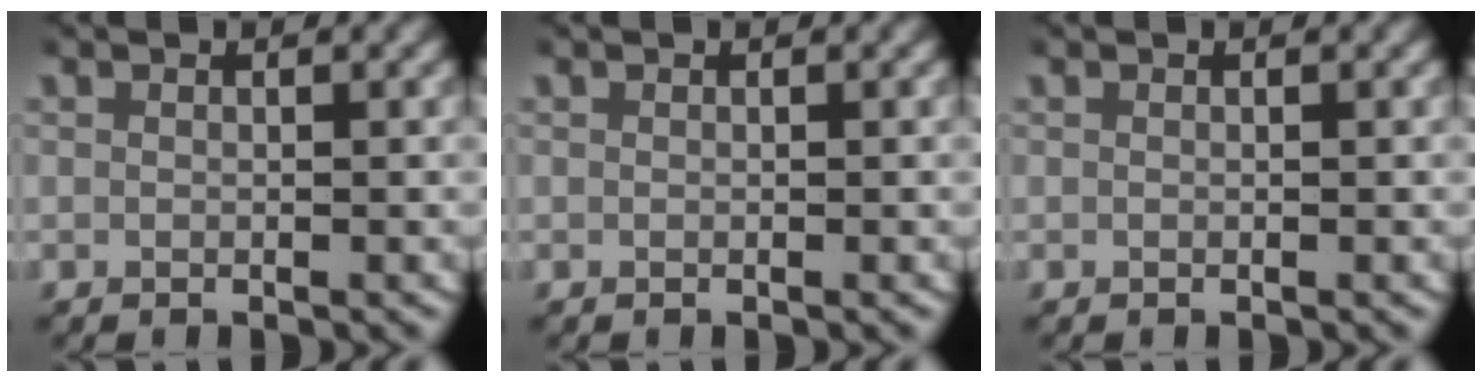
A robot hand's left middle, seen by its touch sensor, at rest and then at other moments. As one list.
[{"total": 0.0}, {"total": 0.0}]